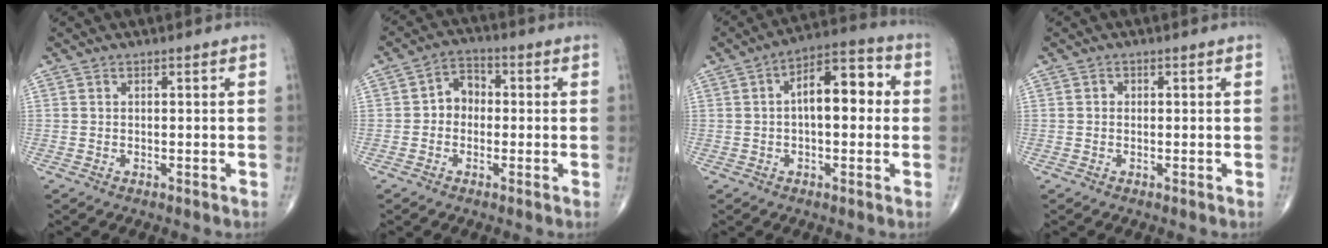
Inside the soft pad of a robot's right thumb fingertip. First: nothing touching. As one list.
[{"total": 5.1, "force": [-0.4, 4.2, 2.9], "torque": [-0.024, 0.022, -0.021]}, {"total": 11.1, "force": [1.1, 5.4, 9.6], "torque": [-0.123, 0.032, 0.005]}, {"total": 0.7, "force": [-0.1, 0.7, 0.2], "torque": [0.002, 0.002, -0.004]}]